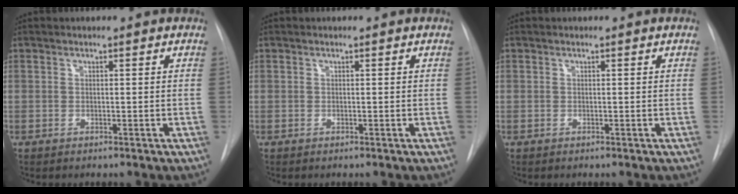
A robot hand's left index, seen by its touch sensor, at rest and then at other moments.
{"total": 0.0}
{"total": 0.0}